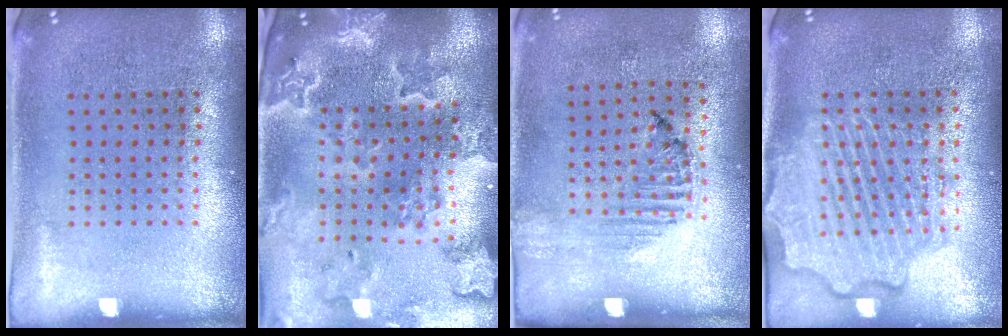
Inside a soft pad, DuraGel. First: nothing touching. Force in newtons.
{"total": 3.1, "press": 2.8, "slide": 1.3}
{"total": 1.3, "press": 1.2, "slide": 0.4}
{"total": 4.4, "press": 4.4, "slide": 0.4}